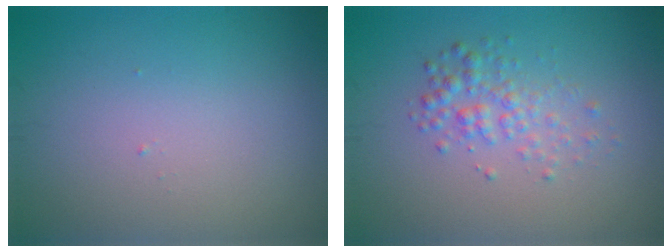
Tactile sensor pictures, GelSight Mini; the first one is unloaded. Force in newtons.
{"total": 2.3, "press": 2.3, "slide": 0.1}